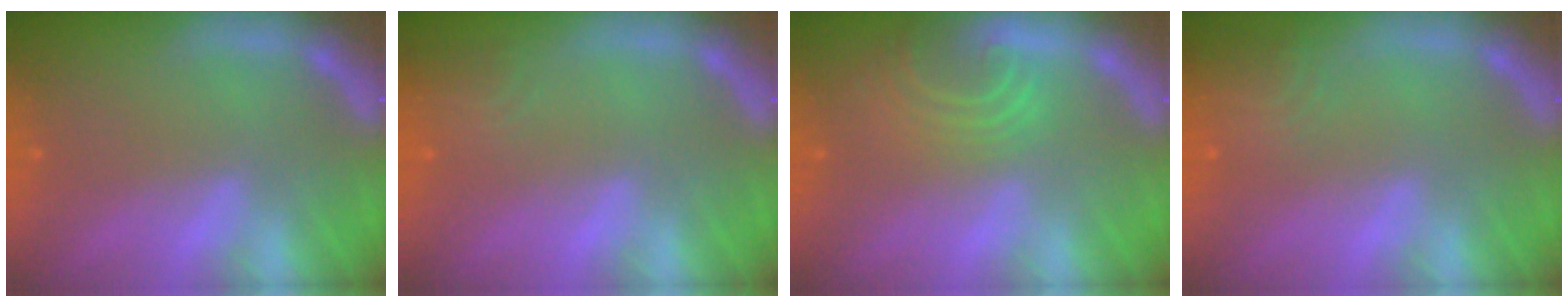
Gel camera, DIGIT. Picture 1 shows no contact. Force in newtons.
{"total": 2.4}
{"total": 5.5}
{"total": 4.0}